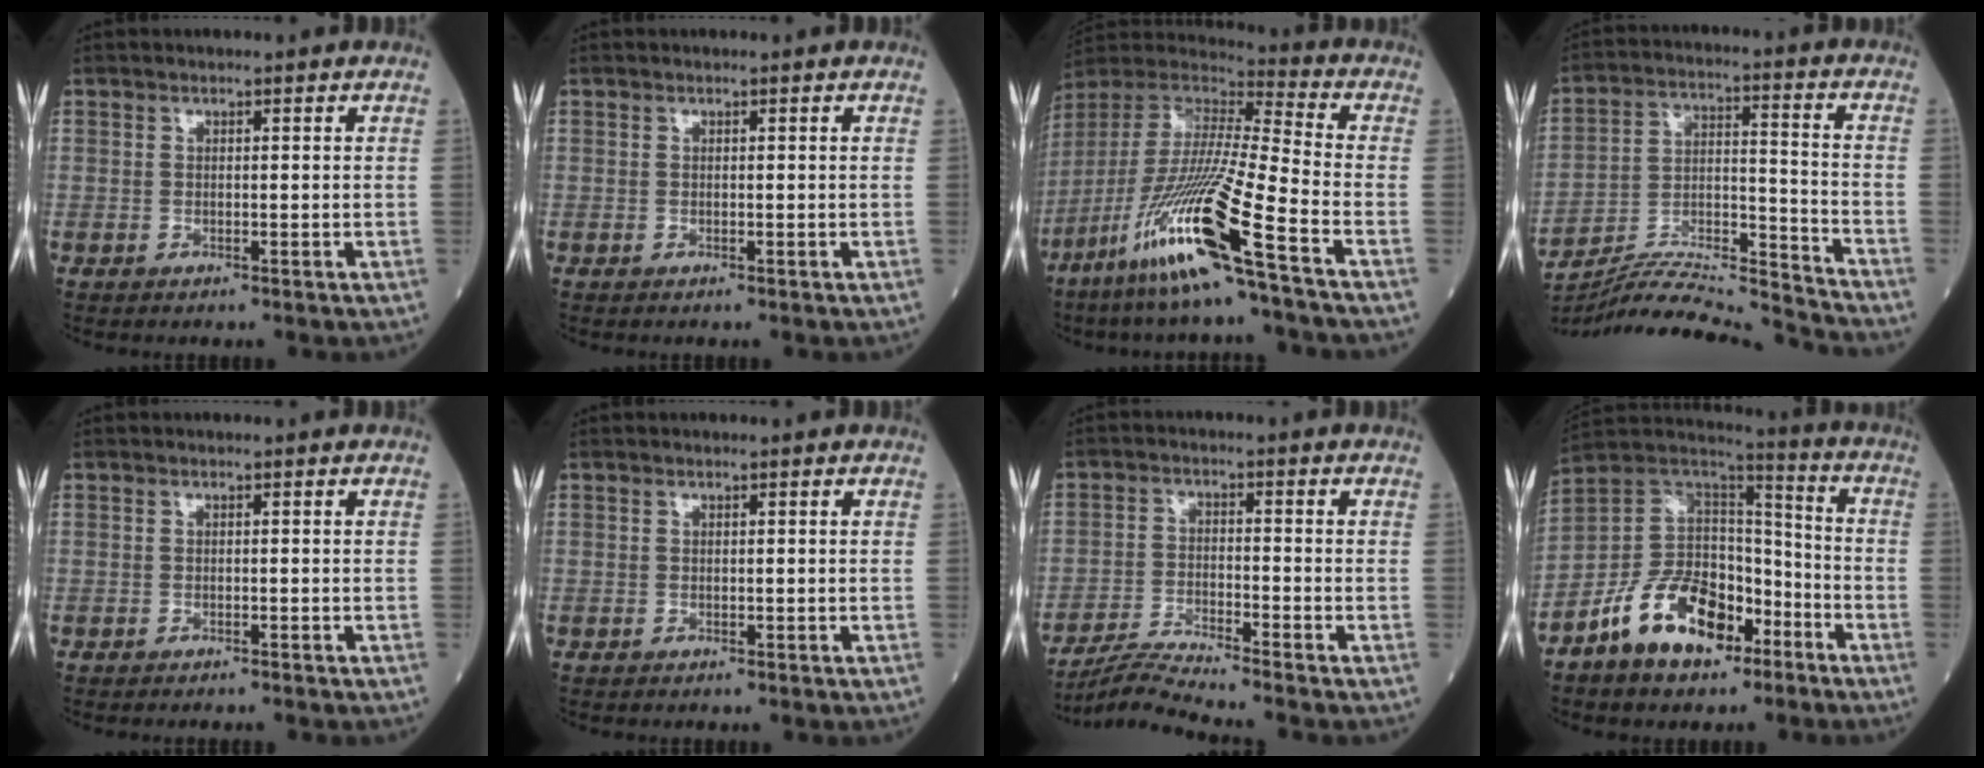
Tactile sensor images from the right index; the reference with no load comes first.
{"total": 0.0}
{"total": 20.5, "force": [-11.2, -1.1, 17.1], "torque": [-0.388, -0.053, -0.225]}
{"total": 17.3, "force": [-16.8, -1.5, 3.7], "torque": [-0.068, 0.021, -0.283]}
{"total": 1.1, "force": [-1.0, 0.0, 0.3], "torque": [-0.007, 0.000, -0.014]}
{"total": 0.0}
{"total": 6.4, "force": [-5.9, -2.3, 1.0], "torque": [-0.030, -0.019, -0.114]}
{"total": 15.1, "force": [-8.5, 8.3, 9.3], "torque": [-0.189, 0.026, -0.157]}